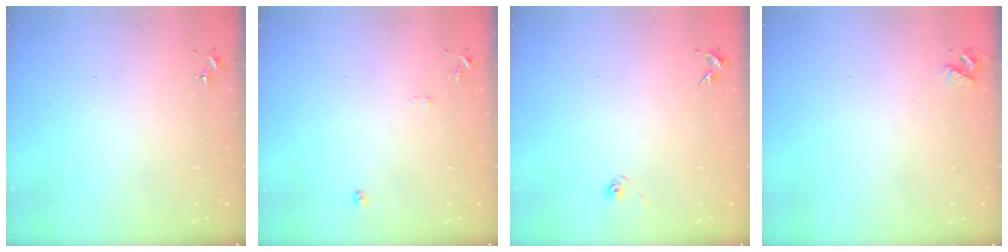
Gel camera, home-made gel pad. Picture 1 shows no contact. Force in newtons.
{"total": 5.6, "press": 5.5, "slide": 0.6}
{"total": 2.9, "press": 2.5, "slide": 1.5}
{"total": 3.3, "press": 3.3, "slide": 0.5}